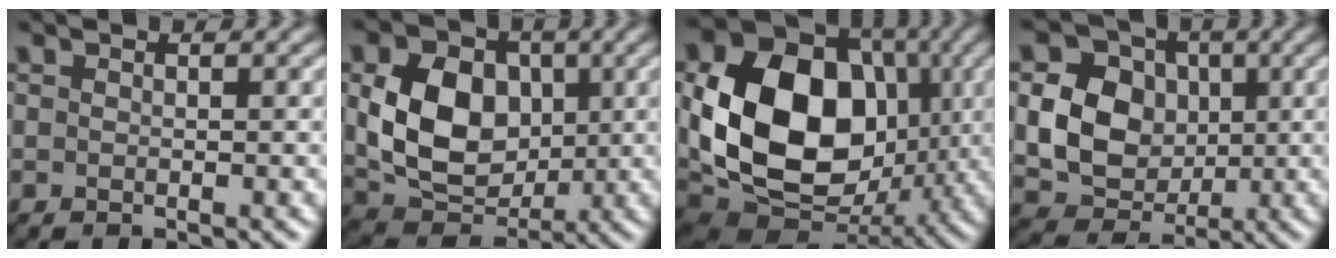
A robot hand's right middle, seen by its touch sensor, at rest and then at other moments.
{"total": 8.5, "force": [0.8, 6.4, 5.5], "torque": [-0.111, -0.007, 0.015]}
{"total": 15.1, "force": [0.7, 11.2, 10.2], "torque": [-0.192, -0.006, 0.008]}
{"total": 7.7, "force": [0.2, 6.4, 4.2], "torque": [-0.086, -0.001, -0.005]}